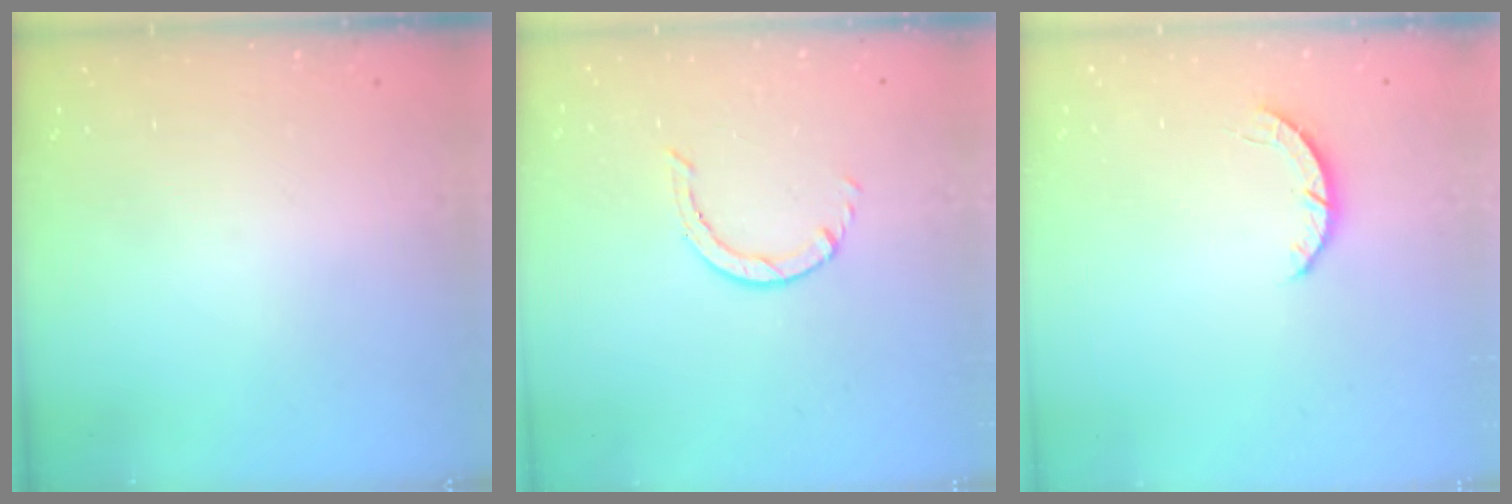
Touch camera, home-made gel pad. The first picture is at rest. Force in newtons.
{"total": 0.6, "press": 0.6, "slide": 0.1}
{"total": 2.8, "press": 2.8, "slide": 0.4}